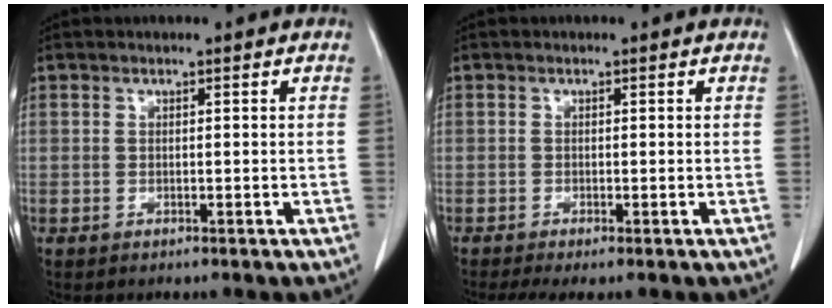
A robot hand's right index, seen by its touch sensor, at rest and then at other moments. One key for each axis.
{"total": 2.6, "fx": -1.7, "fy": 0.3, "fz": 1.8, "tx": -0.035, "ty": -0.010, "tz": -0.031}